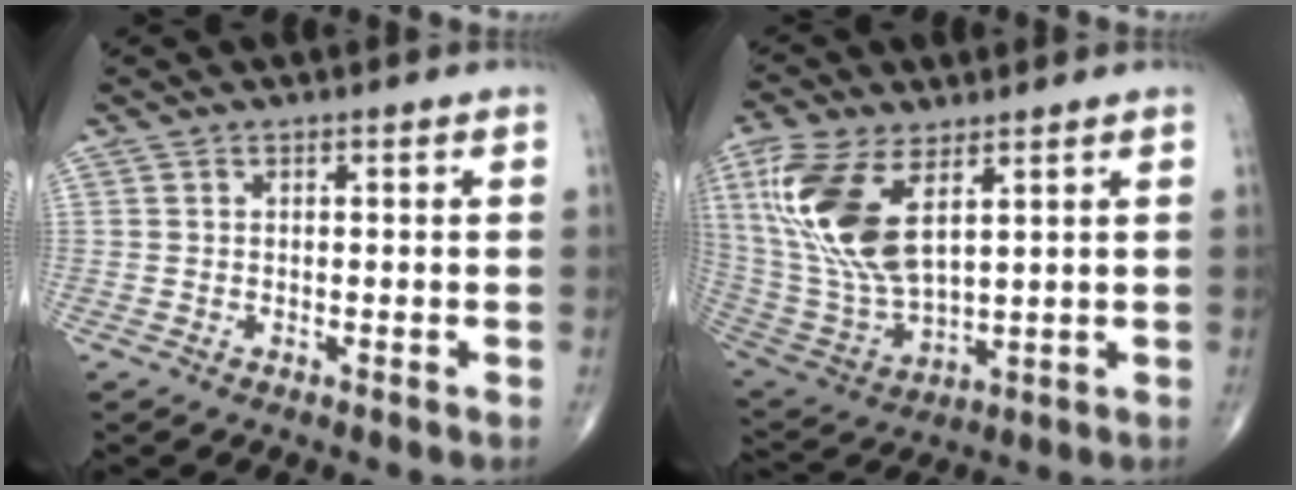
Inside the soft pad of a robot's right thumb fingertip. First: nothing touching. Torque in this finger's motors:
{"motor_torque": [-1.07, 2.33, 1.96, 0.81, 0.55]}